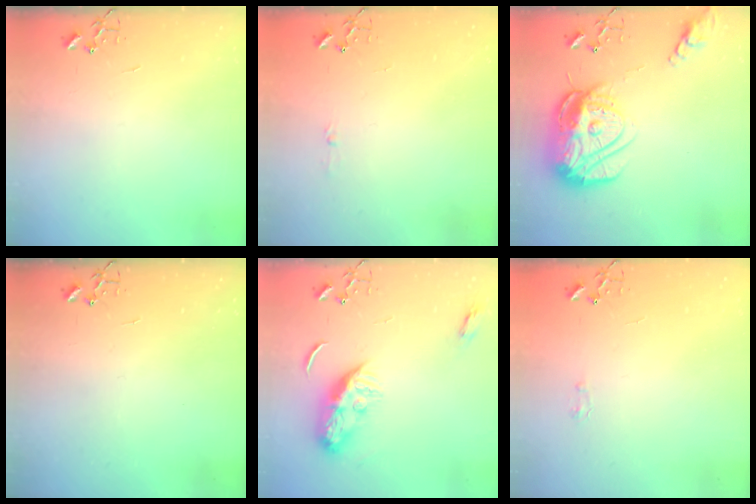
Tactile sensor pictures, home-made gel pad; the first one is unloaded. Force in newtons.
{"total": 3.5, "press": 3.5, "slide": 0.4}
{"total": 18.8, "press": 18.8, "slide": 1.8}
{"total": 0.0}
{"total": 11.2, "press": 11.2, "slide": 0.5}
{"total": 4.1, "press": 4.0, "slide": 0.7}